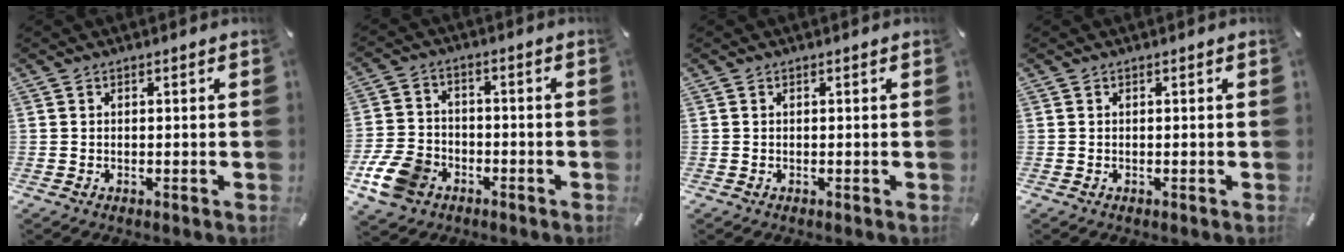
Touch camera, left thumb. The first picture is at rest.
{"total": 10.2, "force": [-4.8, 7.5, 5.0], "torque": [-0.116, 0.029, -0.087]}
{"total": 0.0}
{"total": 0.0}